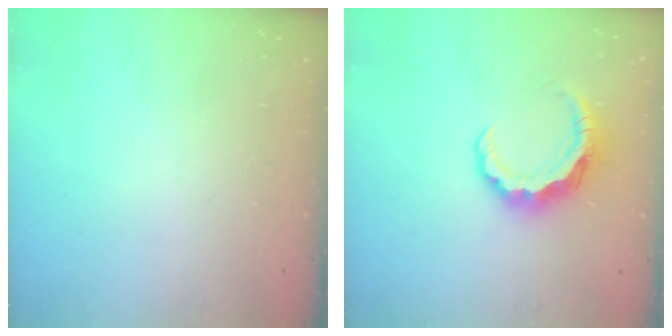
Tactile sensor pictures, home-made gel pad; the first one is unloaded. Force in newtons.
{"total": 8.4, "press": 8.3, "slide": 1.2}